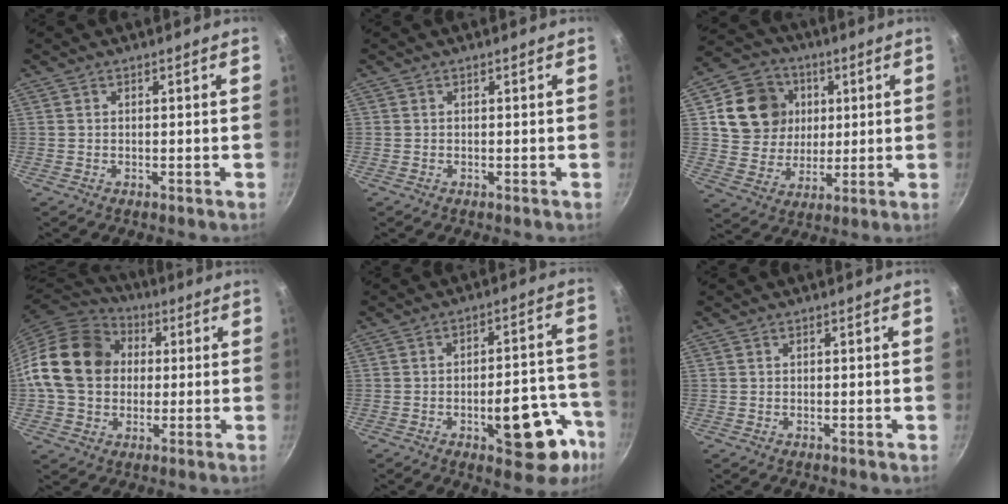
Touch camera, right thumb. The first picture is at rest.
{"total": 0.0}
{"total": 14.6, "force": [3.6, 12.8, 6.0], "torque": [-0.080, -0.002, 0.065]}
{"total": 18.4, "force": [2.1, 14.8, 10.6], "torque": [-0.170, 0.028, 0.027]}
{"total": 15.7, "force": [-6.8, 7.0, 12.2], "torque": [-0.100, 0.046, -0.085]}
{"total": 0.0}